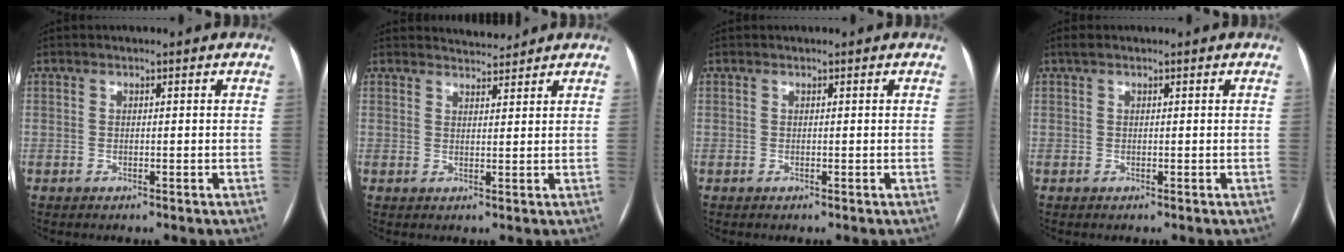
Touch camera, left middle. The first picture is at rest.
{"total": 2.7, "force": [2.7, 0.1, -0.3], "torque": [-0.004, 0.004, 0.048]}
{"total": 0.0}
{"total": 0.8, "force": [0.6, 0.3, 0.5], "torque": [-0.013, 0.016, 0.012]}